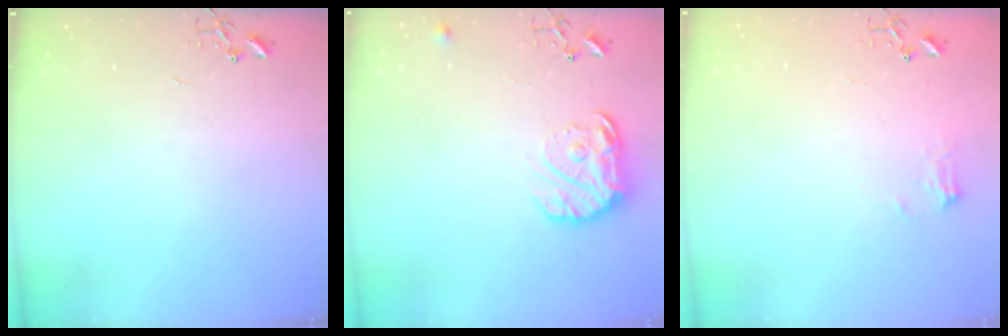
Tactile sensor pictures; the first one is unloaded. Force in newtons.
{"total": 13.9, "press": 13.8, "slide": 1.0}
{"total": 7.1, "press": 7.1, "slide": 0.2}